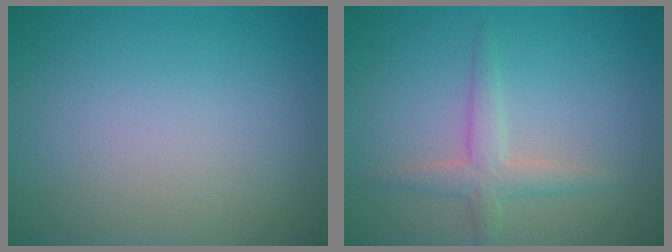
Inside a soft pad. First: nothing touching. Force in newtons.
{"total": 2.5, "press": 2.4, "slide": 0.3}